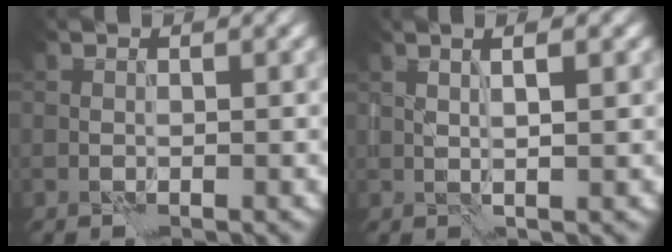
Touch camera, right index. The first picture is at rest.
{"total": 2.7, "force": [1.4, 0.6, 2.2], "torque": [-0.012, 0.007, 0.009]}